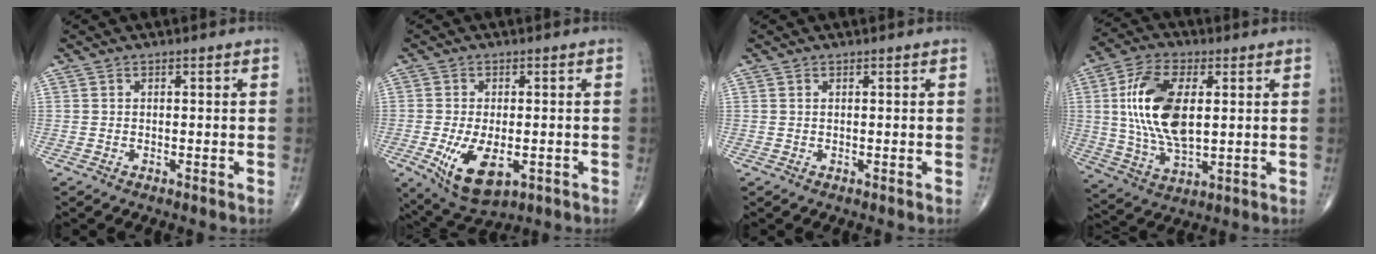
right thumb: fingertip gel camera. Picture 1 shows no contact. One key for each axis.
{"total": 10.1, "fx": -2.9, "fy": 5.1, "fz": 8.2, "tx": -0.141, "ty": -0.012, "tz": -0.035}
{"total": 0.0}
{"total": 16.1, "fx": 2.5, "fy": 8.1, "fz": 13.7, "tx": -0.266, "ty": -0.009, "tz": 0.050}